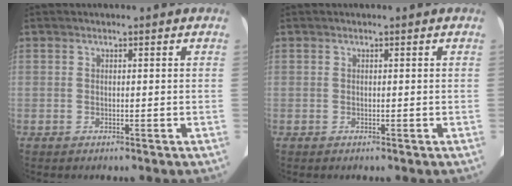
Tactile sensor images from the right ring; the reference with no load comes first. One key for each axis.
{"total": 0.0}